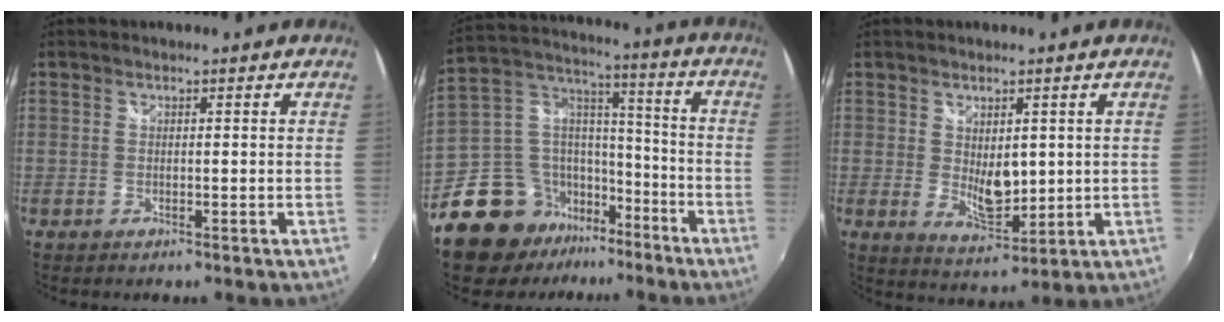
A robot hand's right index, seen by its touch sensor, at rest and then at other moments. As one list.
[{"total": 15.7, "force": [-11.8, 9.4, 4.5], "torque": [-0.109, 0.057, -0.196]}, {"total": 6.3, "force": [1.1, 3.5, 5.1], "torque": [-0.078, -0.013, 0.027]}]